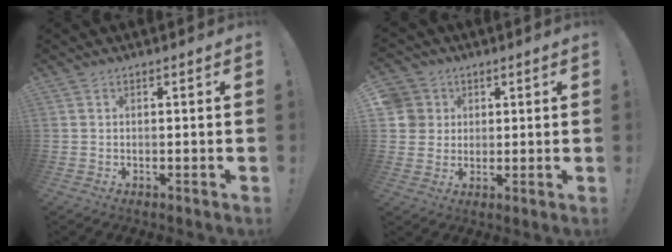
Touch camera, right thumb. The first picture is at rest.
{"total": 6.8, "force": [1.8, 6.5, 1.2], "torque": [-0.023, -0.010, 0.037]}